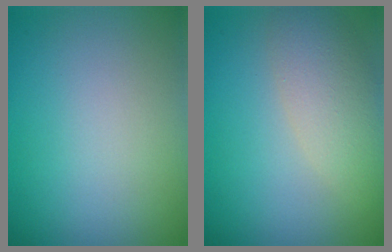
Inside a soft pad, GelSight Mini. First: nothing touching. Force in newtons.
{"total": 4.6, "press": 4.6, "slide": 0.3}